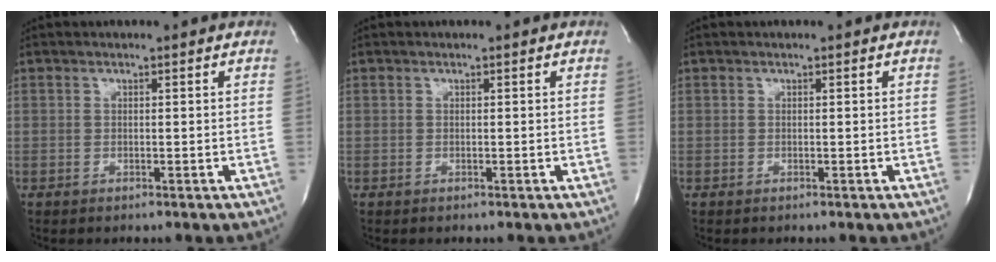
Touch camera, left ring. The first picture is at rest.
{"total": 0.0}
{"total": 0.0}